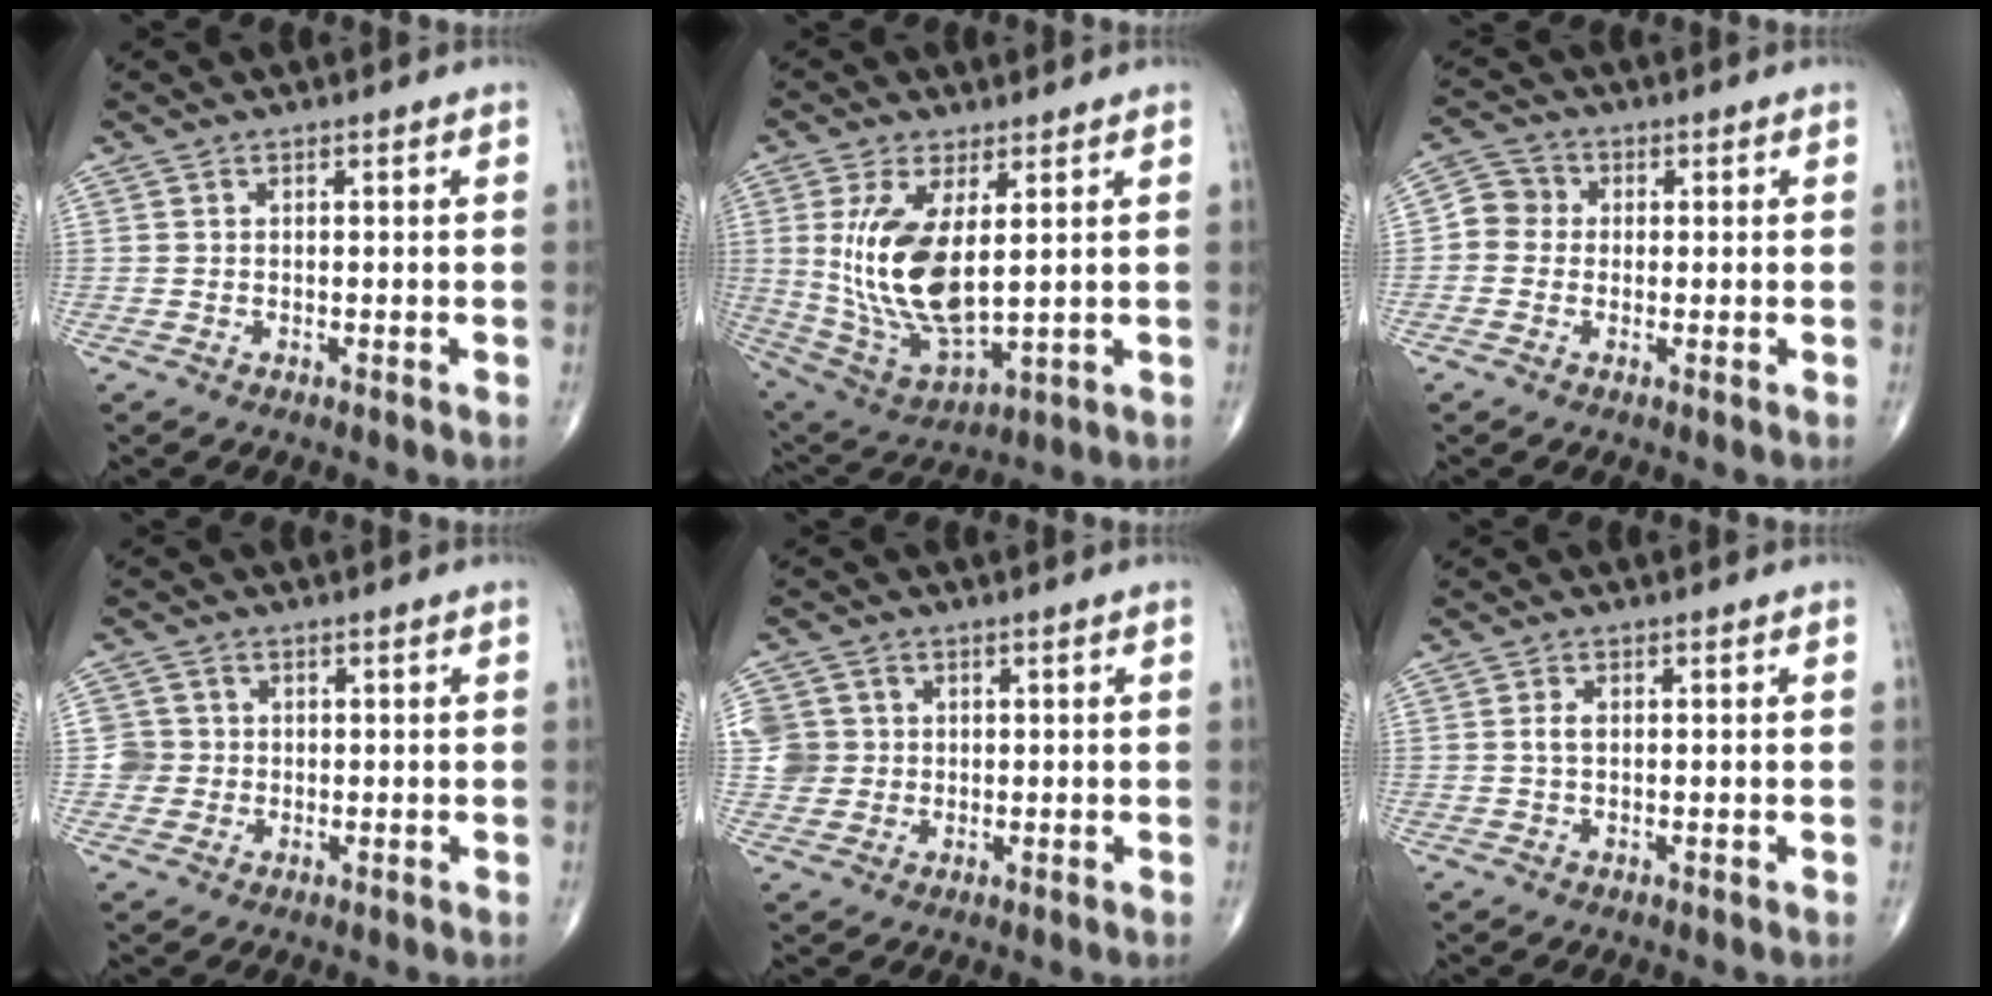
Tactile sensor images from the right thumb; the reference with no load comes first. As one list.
[{"total": 15.9, "force": [2.5, 7.0, 14.1], "torque": [-0.280, -0.024, 0.069]}, {"total": 4.8, "force": [-0.2, 4.5, 1.6], "torque": [-0.008, 0.013, -0.016]}, {"total": 3.3, "force": [0.0, 3.3, 0.1], "torque": [0.027, 0.008, -0.003]}, {"total": 5.7, "force": [0.8, 5.5, 1.1], "torque": [0.001, 0.006, 0.017]}, {"total": 1.6, "force": [0.1, 0.9, 1.3], "torque": [-0.027, 0.002, 0.002]}]